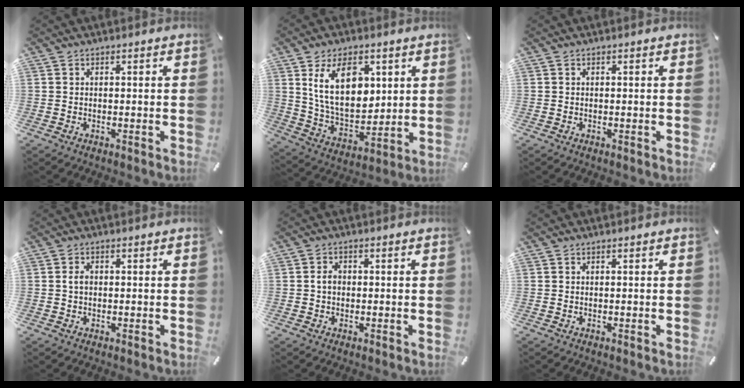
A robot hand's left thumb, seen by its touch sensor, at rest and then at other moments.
{"total": 15.3, "force": [6.1, 9.8, 10.1], "torque": [-0.187, -0.016, 0.109]}
{"total": 0.0}
{"total": 1.8, "force": [0.0, 1.2, 1.3], "torque": [-0.027, 0.004, -0.002]}
{"total": 2.4, "force": [-0.2, 1.8, 1.5], "torque": [-0.030, 0.006, -0.005]}
{"total": 0.0}